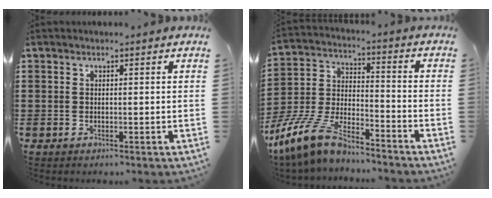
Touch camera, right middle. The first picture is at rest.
{"total": 10.9, "force": [-9.2, 2.7, 5.2], "torque": [-0.122, 0.013, -0.187]}